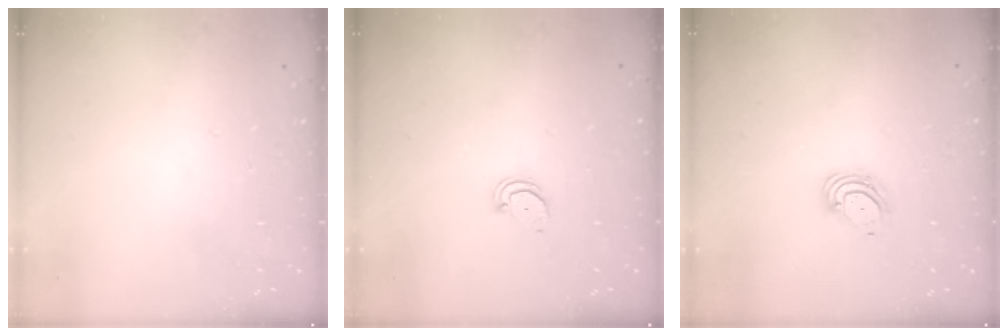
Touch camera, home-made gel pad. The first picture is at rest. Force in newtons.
{"total": 1.5, "press": 1.5, "slide": 0.2}
{"total": 3.4, "press": 3.4, "slide": 0.3}